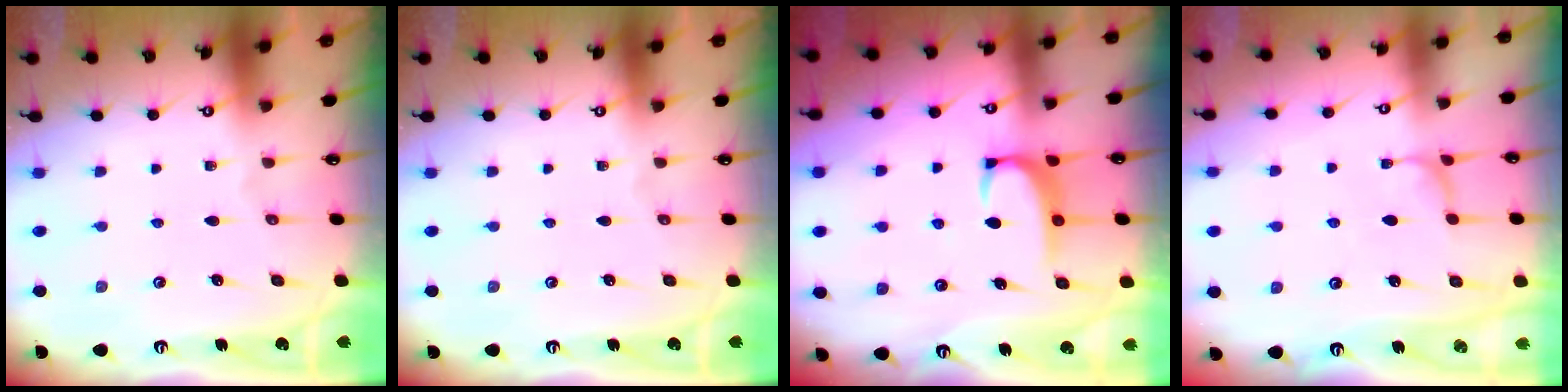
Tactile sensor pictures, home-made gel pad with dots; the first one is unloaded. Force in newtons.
{"total": 0.0}
{"total": 2.3, "press": 2.2, "slide": 0.6}
{"total": 2.1, "press": 2.0, "slide": 0.3}